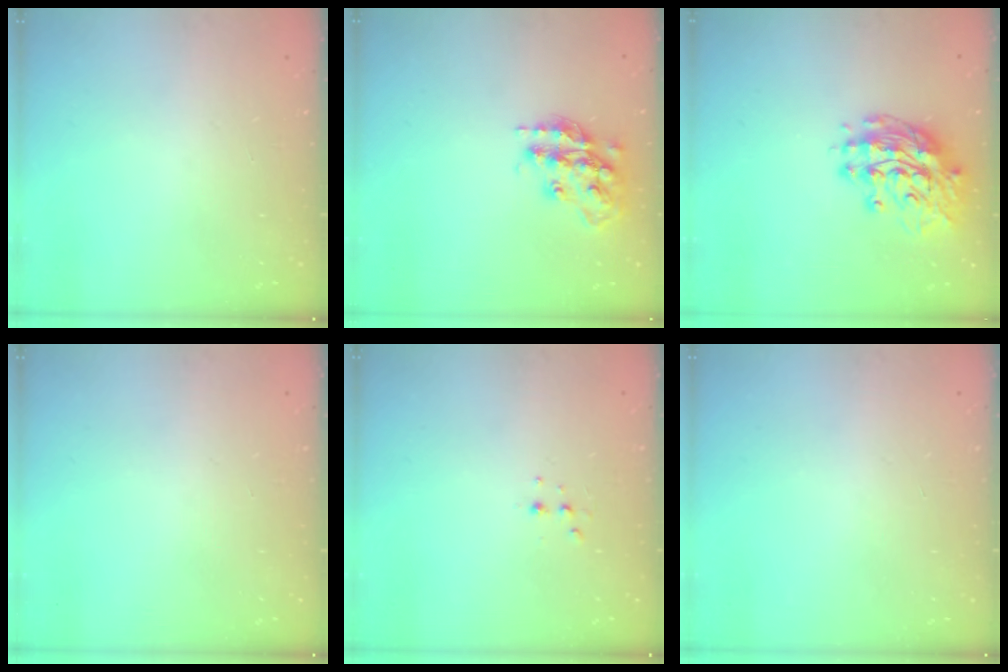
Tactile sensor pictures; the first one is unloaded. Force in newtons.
{"total": 16.8, "press": 16.8, "slide": 1.1}
{"total": 14.0, "press": 14.0, "slide": 1.3}
{"total": 0.0}
{"total": 2.3, "press": 2.2, "slide": 0.6}
{"total": 0.5, "press": 0.5, "slide": 0.2}